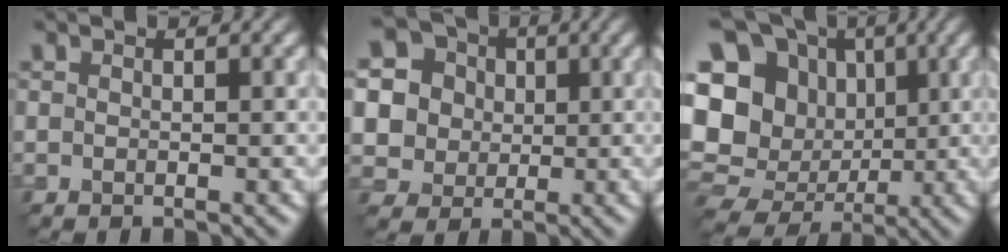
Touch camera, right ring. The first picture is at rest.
{"total": 8.3, "force": [2.2, 7.4, 3.0], "torque": [-0.079, 0.024, 0.031]}
{"total": 17.3, "force": [0.7, 15.2, 8.3], "torque": [-0.181, 0.023, -0.004]}